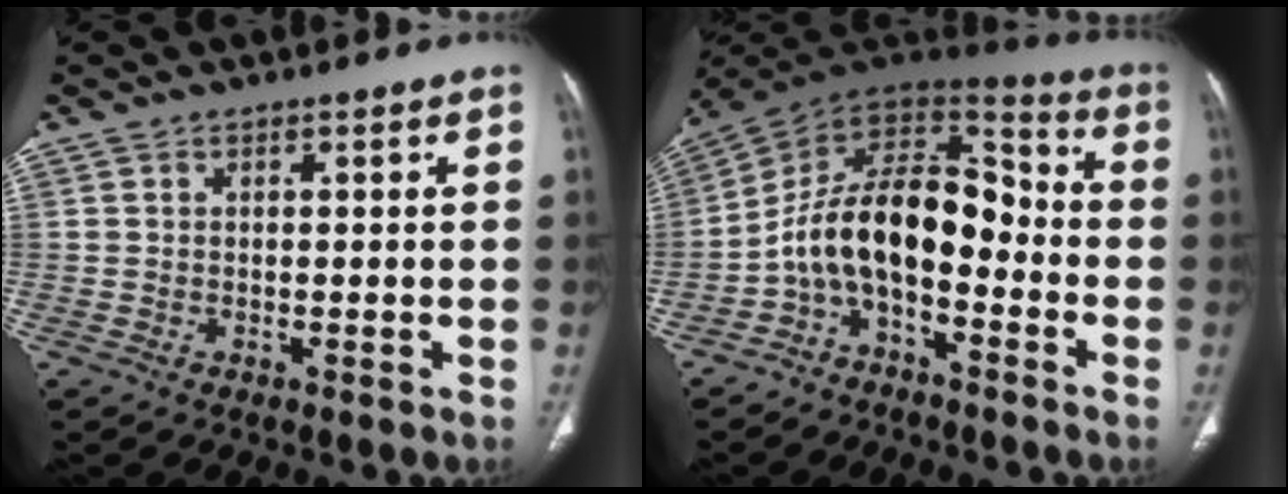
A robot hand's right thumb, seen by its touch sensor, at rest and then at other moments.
{"total": 14.8, "force": [-4.3, 8.3, 11.4], "torque": [-0.173, 0.095, -0.086]}